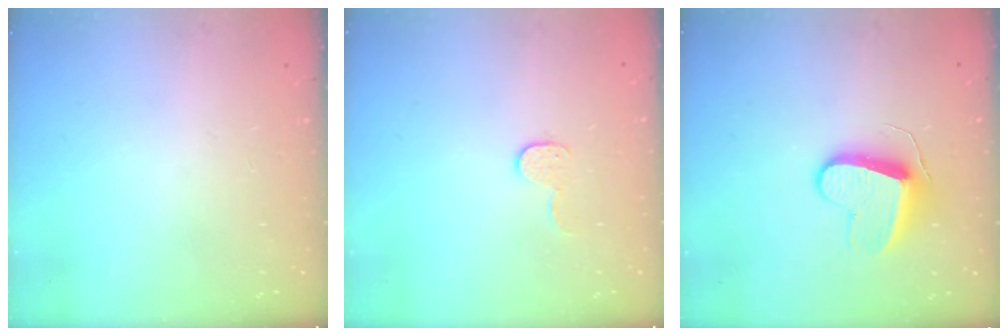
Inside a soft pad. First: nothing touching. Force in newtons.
{"total": 5.7, "press": 5.7, "slide": 0.3}
{"total": 9.9, "press": 9.8, "slide": 0.8}